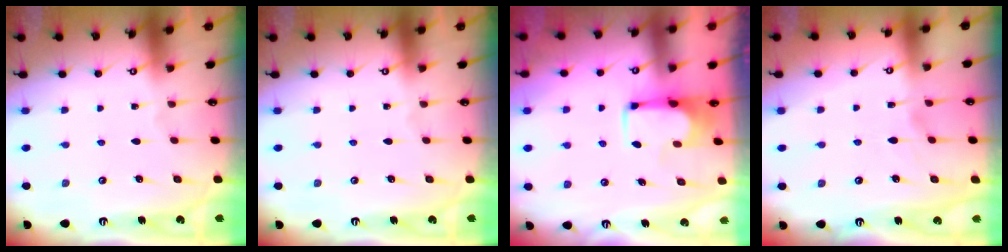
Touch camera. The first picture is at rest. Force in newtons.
{"total": 0.0}
{"total": 3.3, "press": 3.3, "slide": 0.4}
{"total": 0.8, "press": 0.0, "slide": 0.8}